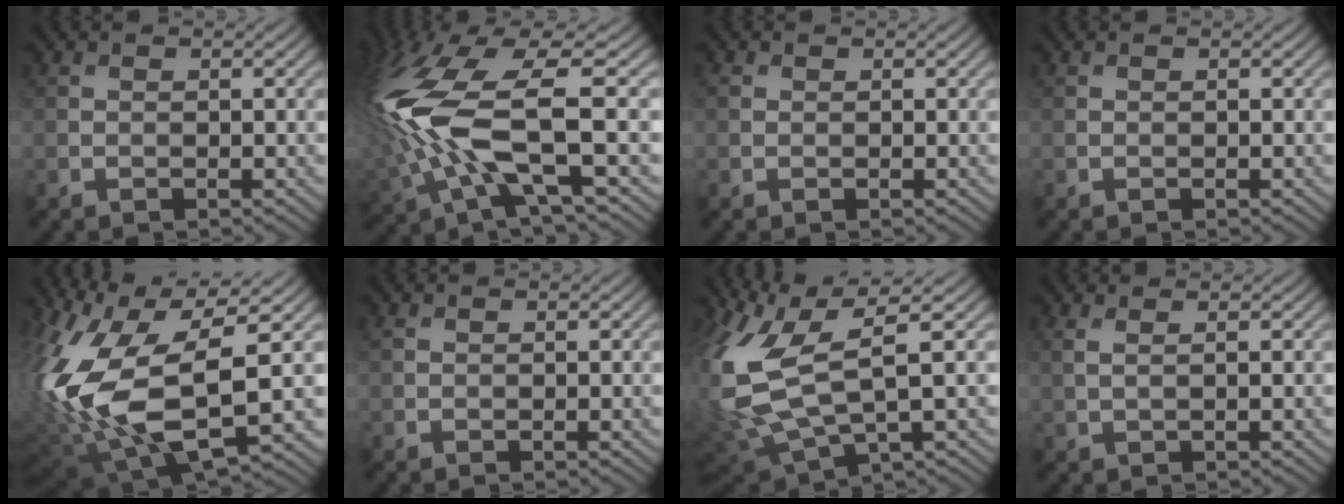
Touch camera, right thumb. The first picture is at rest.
{"total": 14.9, "force": [-0.1, 5.6, 13.8], "torque": [-0.340, -0.006, -0.004]}
{"total": 0.6, "force": [0.2, 0.5, 0.2], "torque": [-0.004, 0.000, 0.002]}
{"total": 0.0}
{"total": 18.0, "force": [-0.5, 9.2, 15.4], "torque": [-0.359, -0.020, 0.005]}
{"total": 0.5, "force": [0.3, 0.3, 0.4], "torque": [-0.013, 0.004, 0.006]}
{"total": 12.4, "force": [1.6, 5.0, 11.3], "torque": [-0.284, -0.013, 0.043]}
{"total": 1.4, "force": [0.7, 0.2, 1.1], "torque": [-0.025, -0.001, 0.012]}